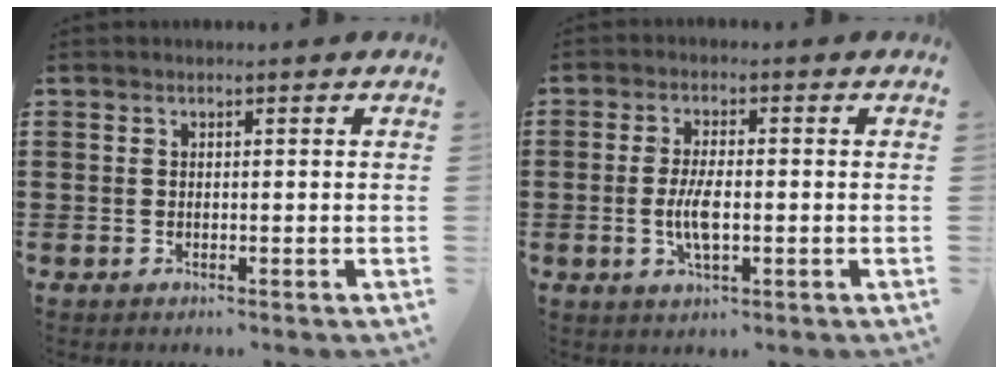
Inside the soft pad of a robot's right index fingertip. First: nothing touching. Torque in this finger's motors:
{"motor_torque": [1.19, 0.95, 0.10, 0.06]}